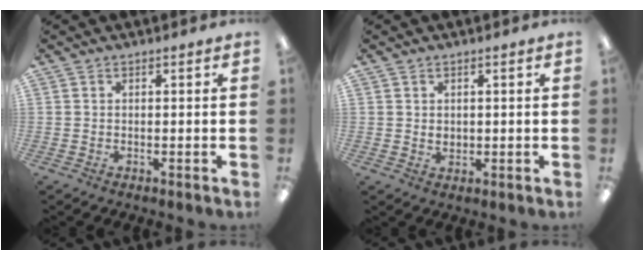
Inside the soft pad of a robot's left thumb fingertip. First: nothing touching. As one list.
[{"total": 1.5, "force": [0.8, 1.2, 0.5], "torque": [-0.003, -0.001, 0.012]}]